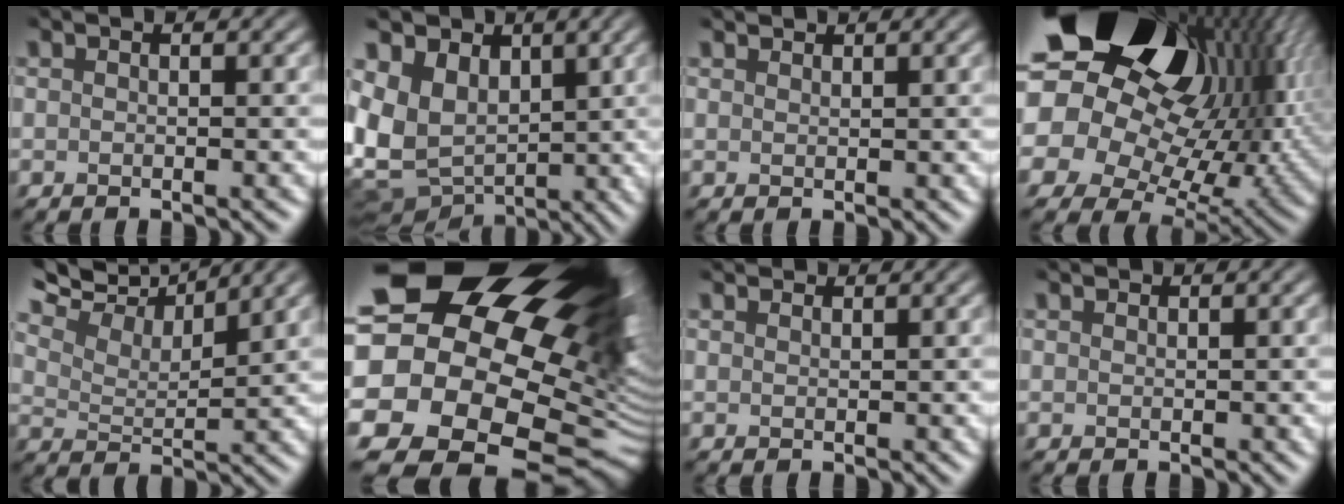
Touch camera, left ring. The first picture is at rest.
{"total": 8.2, "force": [0.5, 6.6, 4.9], "torque": [-0.100, -0.015, 0.013]}
{"total": 1.2, "force": [1.1, 0.4, 0.1], "torque": [-0.005, 0.002, 0.023]}
{"total": 22.5, "force": [7.4, 16.2, 13.8], "torque": [-0.255, 0.013, 0.127]}
{"total": 9.9, "force": [8.2, 2.7, 4.7], "torque": [-0.095, 0.027, 0.113]}
{"total": 22.4, "force": [-0.3, 17.3, 14.3], "torque": [-0.251, -0.005, -0.025]}
{"total": 1.5, "force": [1.4, 0.5, 0.3], "torque": [-0.010, 0.003, 0.022]}
{"total": 0.6, "force": [0.5, 0.4, 0.1], "torque": [0.000, -0.001, 0.010]}